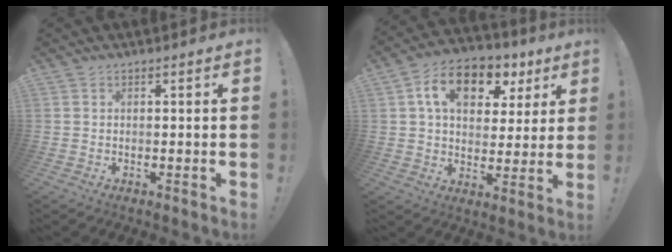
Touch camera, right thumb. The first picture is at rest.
{"total": 14.4, "force": [6.2, 9.5, 8.9], "torque": [-0.147, -0.014, 0.112]}